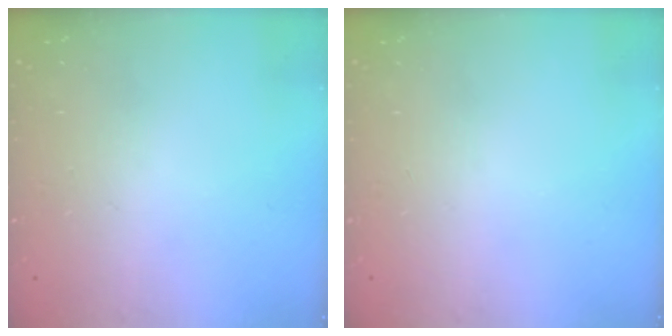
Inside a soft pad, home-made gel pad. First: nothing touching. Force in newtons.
{"total": 0.0}